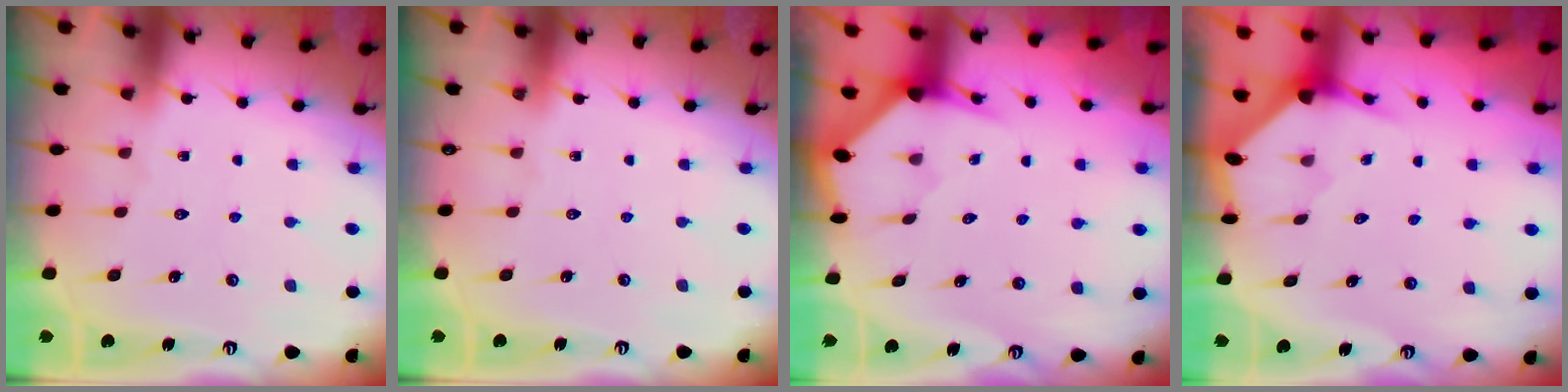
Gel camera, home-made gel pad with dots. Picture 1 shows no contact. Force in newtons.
{"total": 0.0}
{"total": 3.3, "press": 3.3, "slide": 0.3}
{"total": 3.5, "press": 3.5, "slide": 0.3}